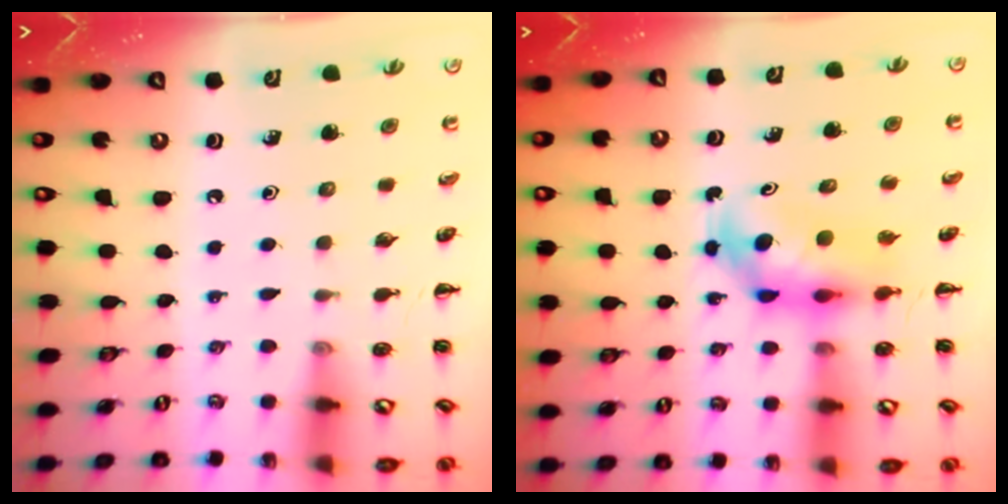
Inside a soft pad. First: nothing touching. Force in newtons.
{"total": 5.6, "press": 5.6, "slide": 0.8}